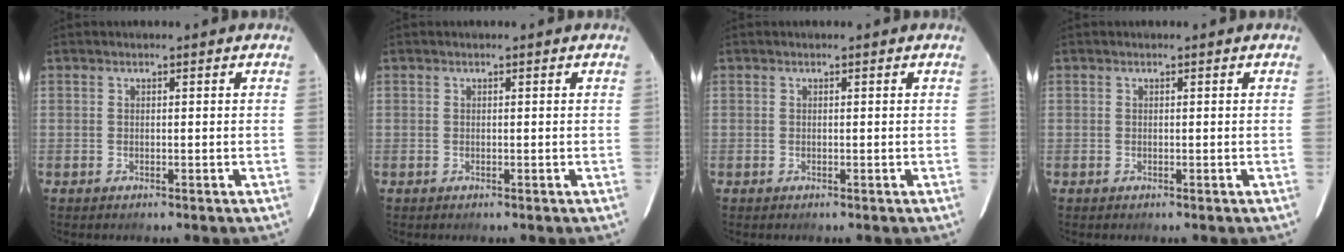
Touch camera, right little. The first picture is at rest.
{"total": 0.0}
{"total": 0.0}
{"total": 0.0}